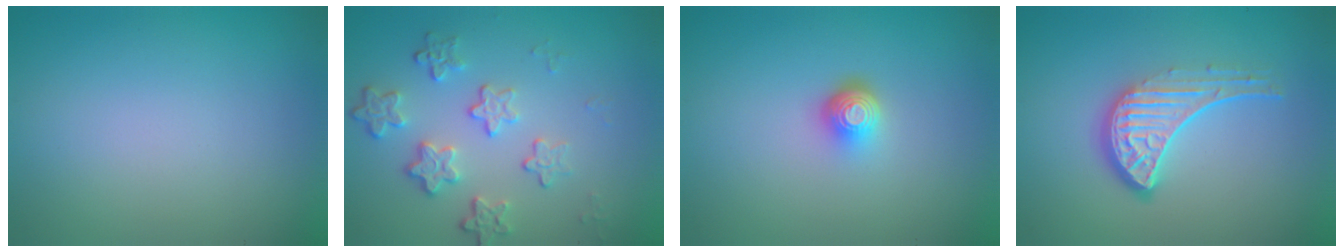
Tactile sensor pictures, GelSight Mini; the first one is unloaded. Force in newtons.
{"total": 4.2, "press": 3.1, "slide": 2.8}
{"total": 2.3, "press": 1.4, "slide": 1.8}
{"total": 4.6, "press": 3.3, "slide": 3.2}